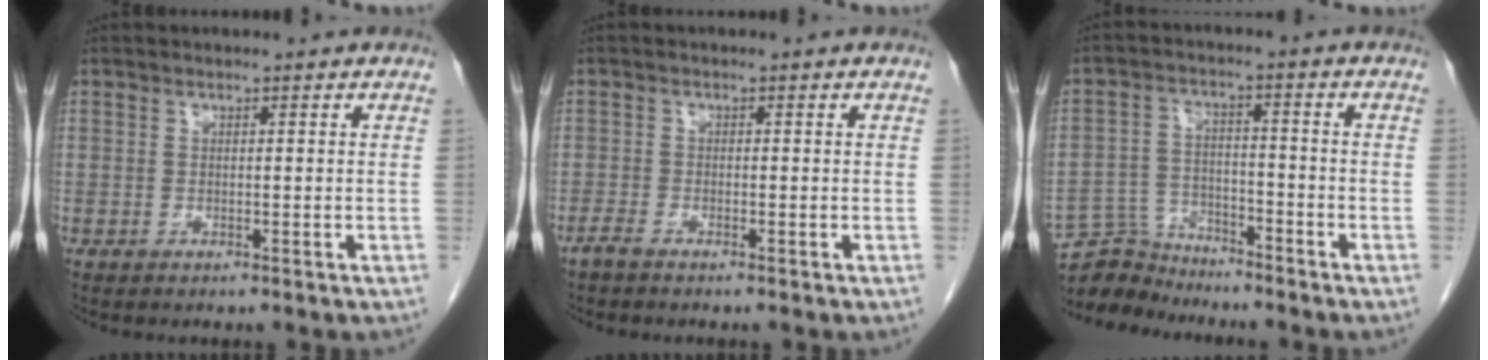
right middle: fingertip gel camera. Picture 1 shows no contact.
{"total": 1.5, "force": [-1.3, 0.3, 0.7], "torque": [-0.022, -0.002, -0.024]}
{"total": 7.0, "force": [-6.8, 1.7, -0.4], "torque": [0.000, 0.006, -0.126]}